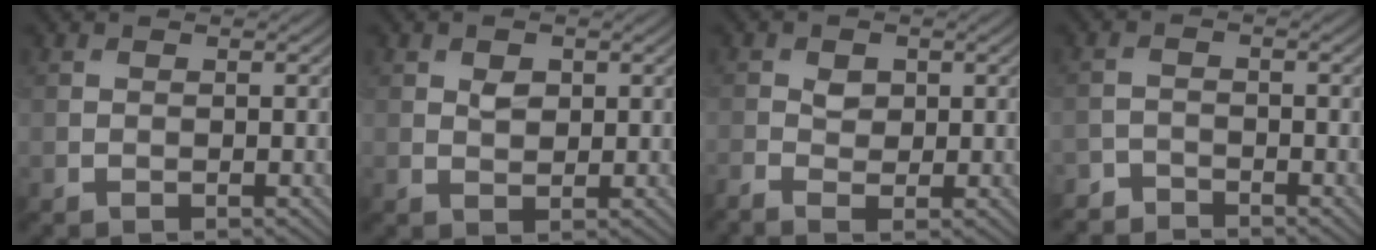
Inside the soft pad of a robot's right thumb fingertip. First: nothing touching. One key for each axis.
{"total": 1.9, "fx": 0.7, "fy": 1.3, "fz": 1.2, "tx": -0.020, "ty": -0.003, "tz": 0.013}
{"total": 2.1, "fx": -0.2, "fy": 1.5, "fz": 1.5, "tx": -0.033, "ty": 0.001, "tz": -0.007}
{"total": 2.8, "fx": -2.7, "fy": 0.6, "fz": 0.1, "tx": 0.003, "ty": -0.002, "tz": -0.059}